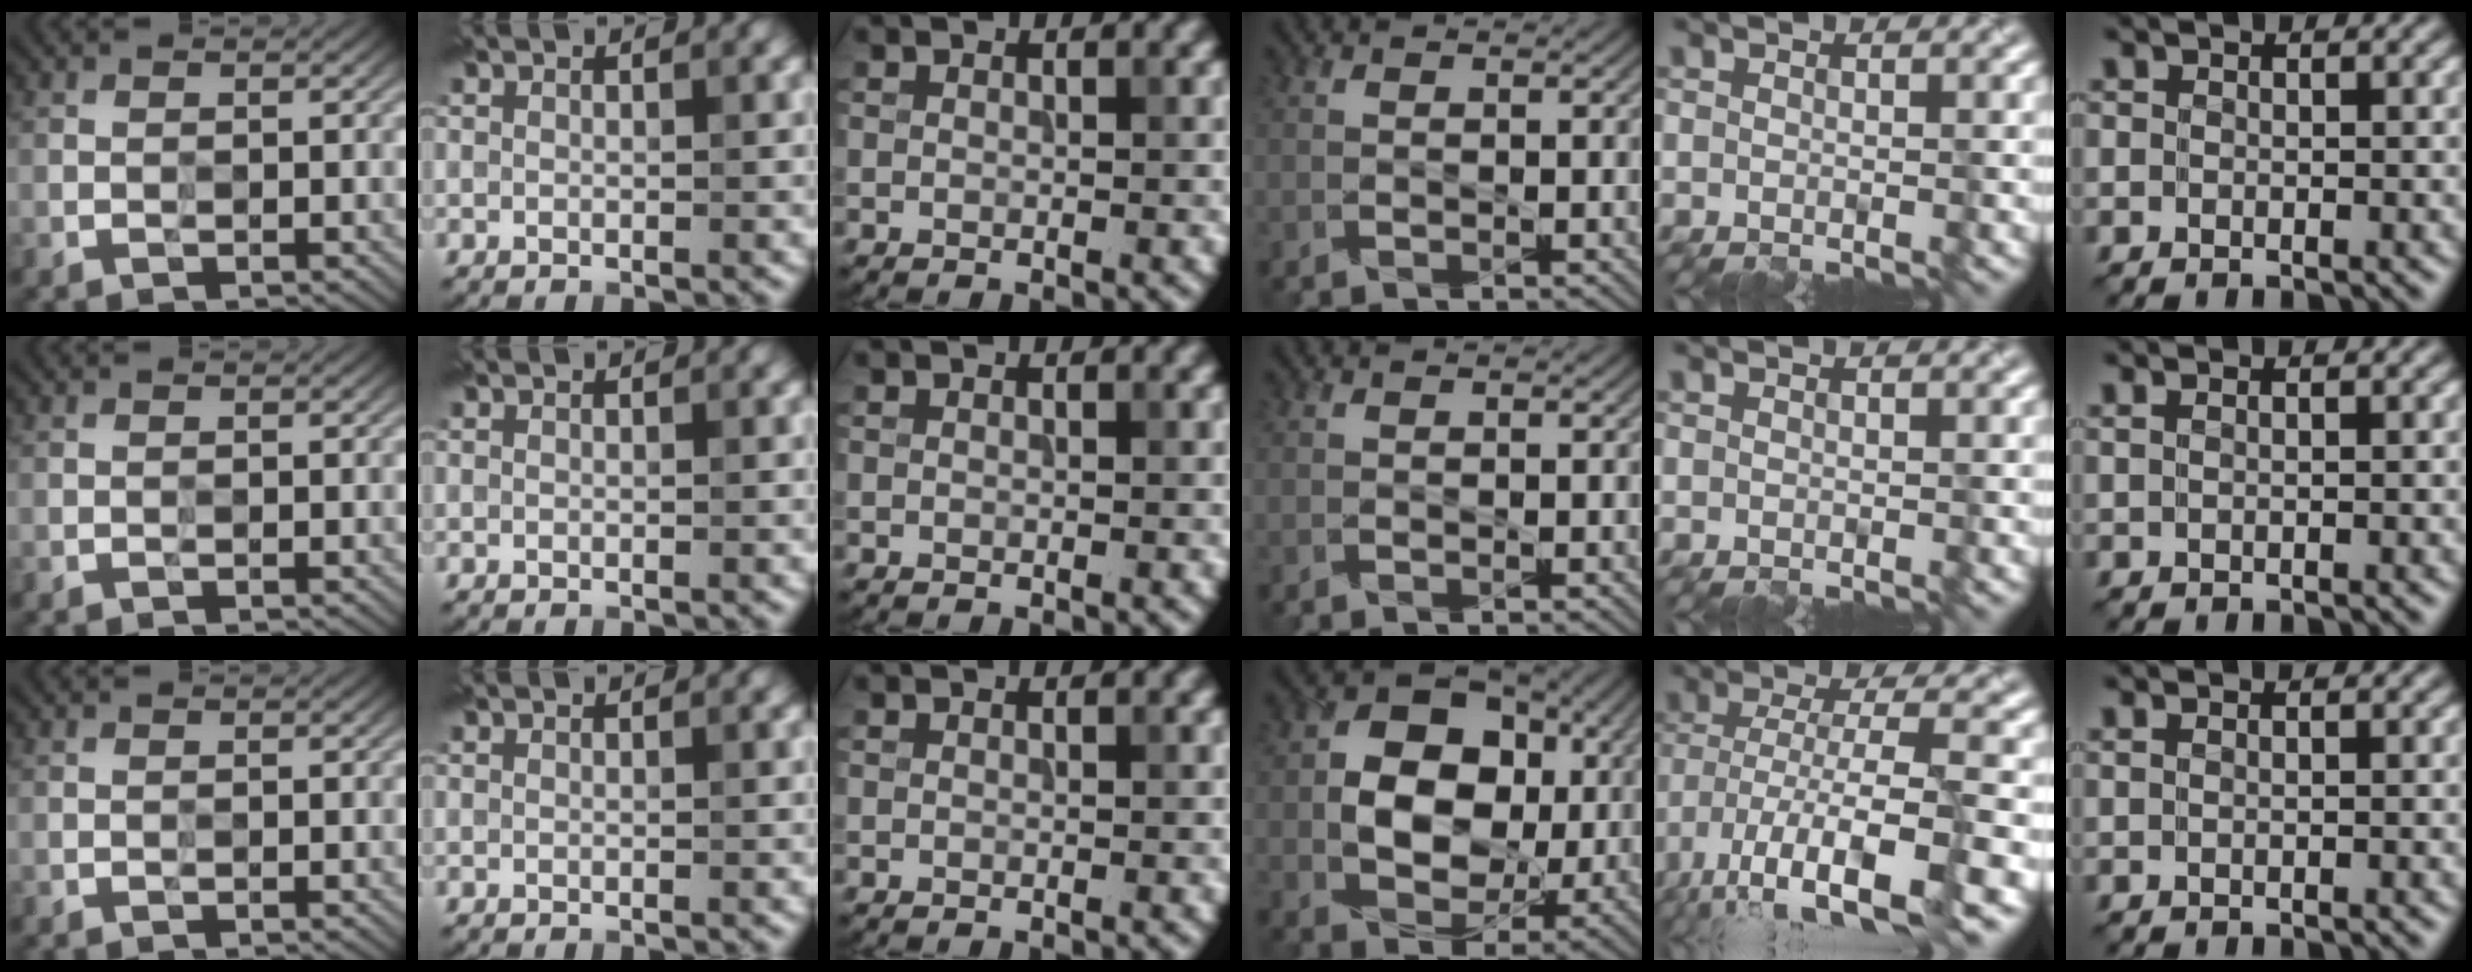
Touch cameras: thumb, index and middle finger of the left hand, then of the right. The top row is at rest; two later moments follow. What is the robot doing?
{"motion": "wipe", "object": "plastic plate"}